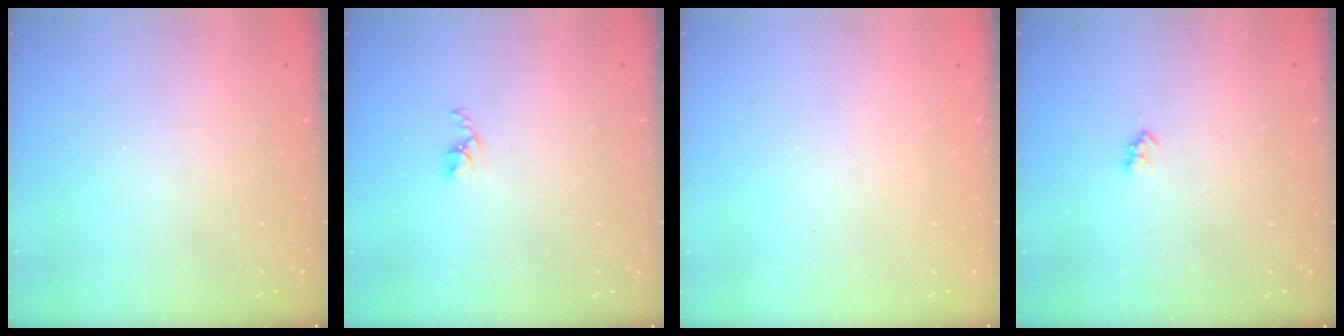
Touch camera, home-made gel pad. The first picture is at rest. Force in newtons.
{"total": 2.5, "press": 2.5, "slide": 0.4}
{"total": 0.0}
{"total": 2.5, "press": 2.5, "slide": 0.4}